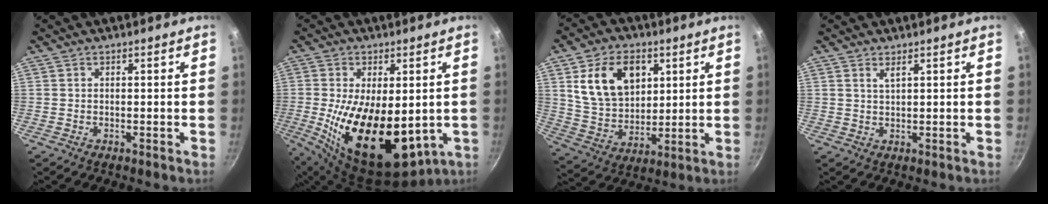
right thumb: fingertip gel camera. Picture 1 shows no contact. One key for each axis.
{"total": 20.2, "fx": -1.7, "fy": 10.8, "fz": 17.0, "tx": -0.284, "ty": -0.025, "tz": -0.006}
{"total": 15.6, "fx": 5.4, "fy": 10.7, "fz": 9.9, "tx": -0.143, "ty": -0.016, "tz": 0.103}
{"total": 1.5, "fx": 0.9, "fy": 0.4, "fz": 1.1, "tx": -0.022, "ty": -0.003, "tz": 0.019}